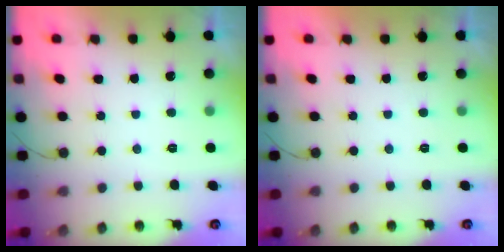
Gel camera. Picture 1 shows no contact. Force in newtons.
{"total": 1.8, "press": 1.7, "slide": 0.0}